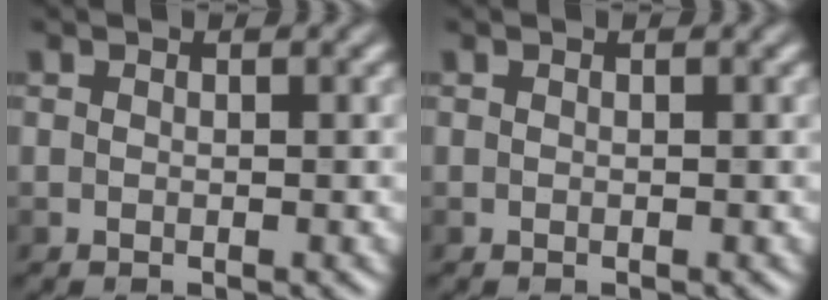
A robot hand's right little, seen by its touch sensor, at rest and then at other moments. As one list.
[{"total": 0.0}]